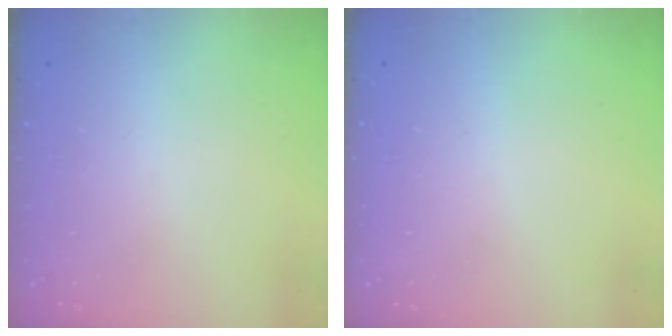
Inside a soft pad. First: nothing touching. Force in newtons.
{"total": 2.2, "press": 2.2, "slide": 0.1}